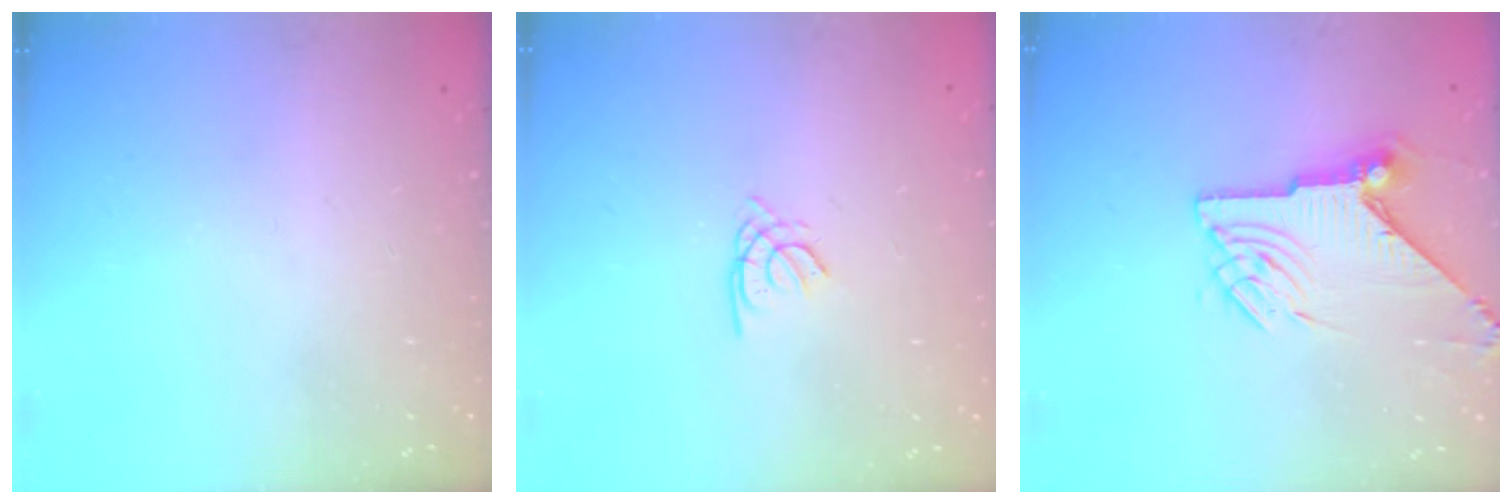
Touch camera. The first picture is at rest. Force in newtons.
{"total": 1.2, "press": 1.1, "slide": 0.3}
{"total": 11.3, "press": 11.3, "slide": 0.9}